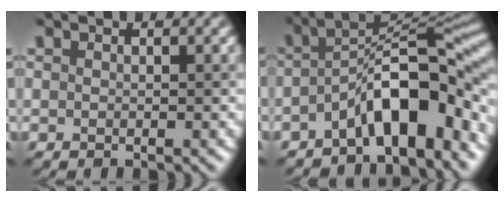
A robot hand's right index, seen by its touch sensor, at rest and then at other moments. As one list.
[{"total": 9.2, "force": [-3.9, 3.3, 7.6], "torque": [-0.097, 0.015, -0.077]}]